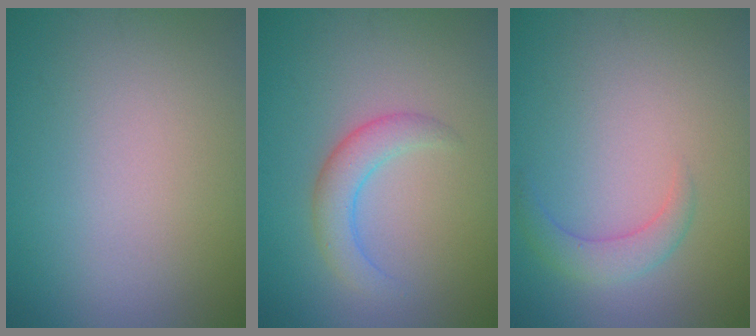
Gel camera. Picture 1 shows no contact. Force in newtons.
{"total": 2.8, "press": 2.8, "slide": 0.2}
{"total": 2.0, "press": 2.0, "slide": 0.1}